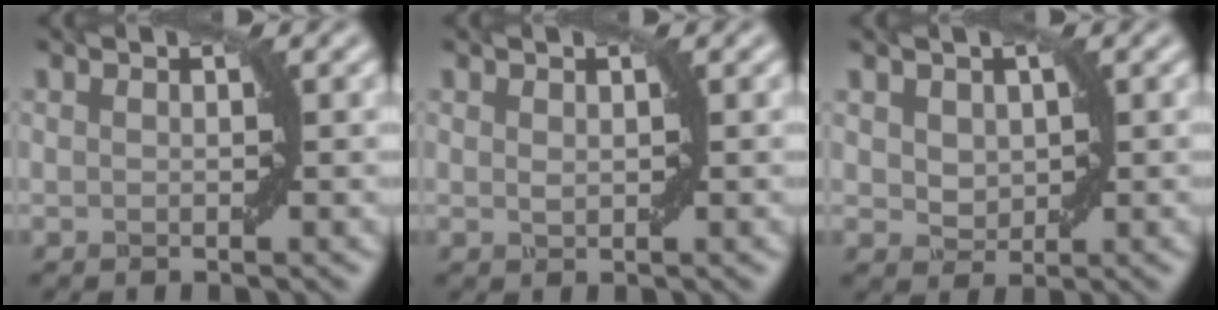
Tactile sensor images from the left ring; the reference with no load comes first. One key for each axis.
{"total": 0.7, "fx": 0.3, "fy": 0.4, "fz": 0.5, "tx": -0.008, "ty": 0.000, "tz": 0.009}
{"total": 2.0, "fx": 0.7, "fy": 1.6, "fz": 1.1, "tx": -0.024, "ty": 0.002, "tz": 0.013}